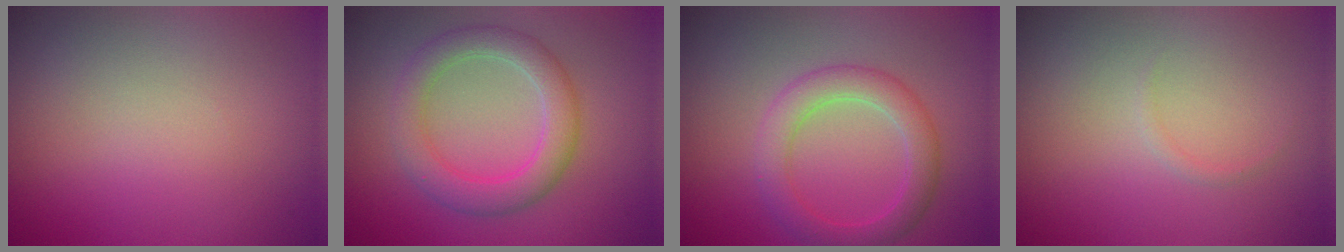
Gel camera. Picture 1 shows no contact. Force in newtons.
{"total": 4.3, "press": 4.3, "slide": 0.3}
{"total": 3.7, "press": 3.7, "slide": 0.2}
{"total": 0.5, "press": 0.5, "slide": 0.0}